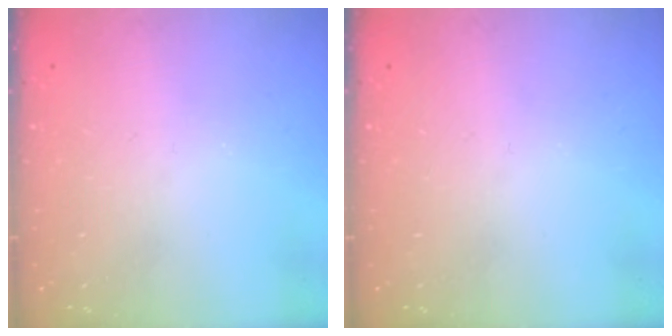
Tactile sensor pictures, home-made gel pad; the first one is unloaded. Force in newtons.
{"total": 0.0}